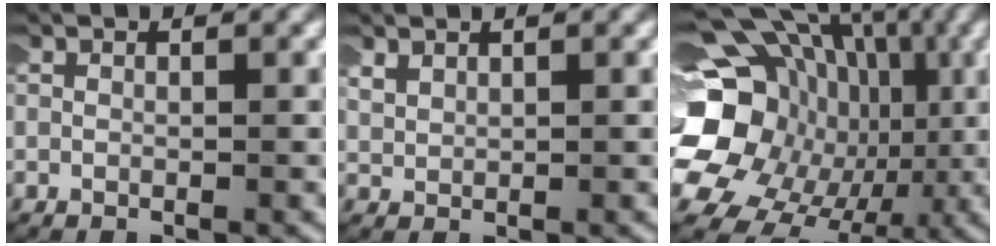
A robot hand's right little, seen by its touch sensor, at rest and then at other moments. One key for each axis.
{"total": 1.4, "fx": 1.0, "fy": 0.6, "fz": 0.7, "tx": -0.023, "ty": -0.004, "tz": 0.026}
{"total": 17.4, "fx": -0.3, "fy": 14.5, "fz": 9.5, "tx": -0.204, "ty": -0.047, "tz": 0.001}